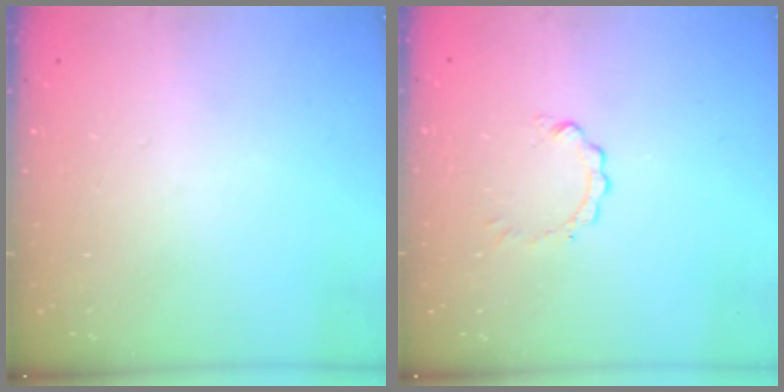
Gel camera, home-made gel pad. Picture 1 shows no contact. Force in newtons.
{"total": 0.0}